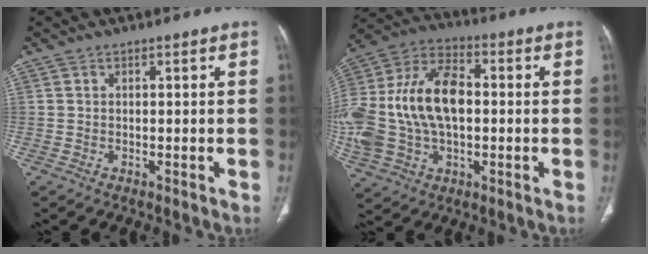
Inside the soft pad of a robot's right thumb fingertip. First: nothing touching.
{"total": 24.4, "force": [-0.1, 15.2, 19.1], "torque": [-0.421, 0.023, 0.005]}